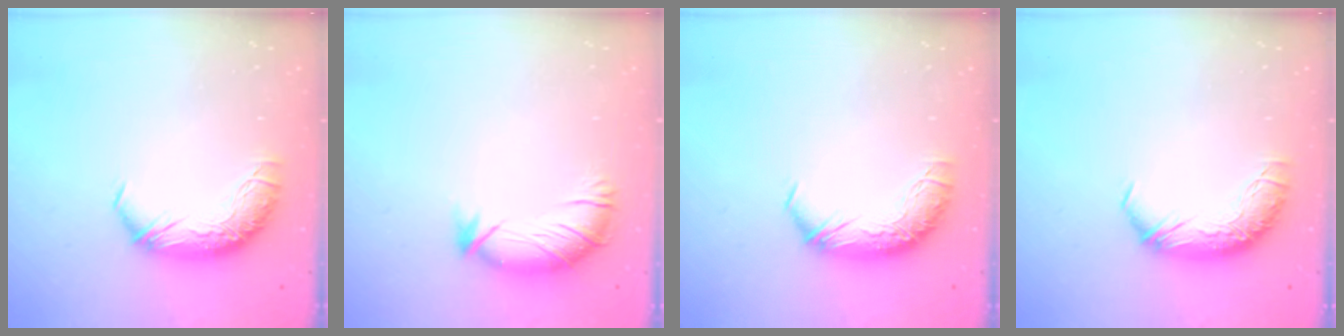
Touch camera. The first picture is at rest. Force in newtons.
{"total": 3.1, "press": 2.1, "slide": 2.2}
{"total": 0.0}
{"total": 0.0}